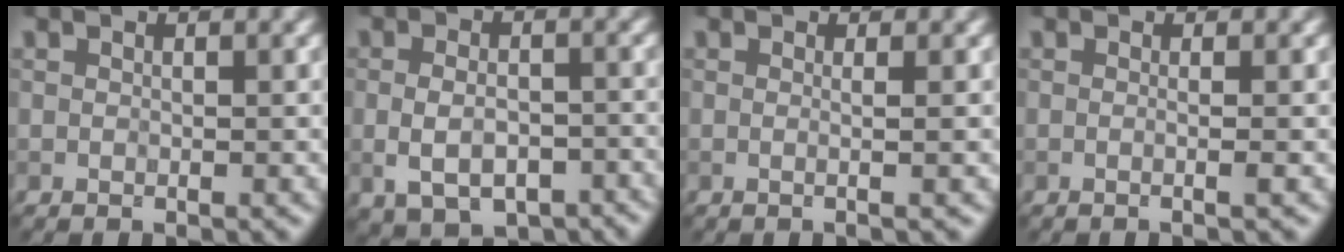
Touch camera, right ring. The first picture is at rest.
{"total": 5.6, "force": [-2.2, 3.2, 4.0], "torque": [-0.067, -0.005, -0.034]}
{"total": 2.8, "force": [0.6, 1.4, 2.3], "torque": [-0.006, 0.005, -0.023]}
{"total": 2.3, "force": [0.4, 1.1, 2.0], "torque": [-0.003, -0.005, -0.022]}